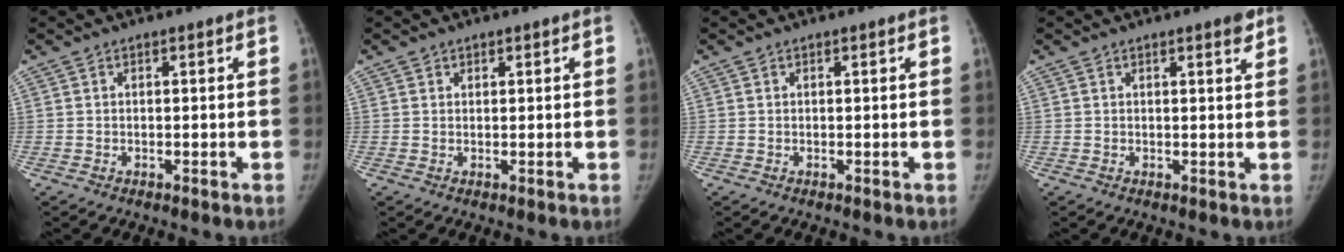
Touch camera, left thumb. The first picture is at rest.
{"total": 0.7, "force": [0.5, 0.4, -0.1], "torque": [0.009, -0.005, 0.007]}
{"total": 0.0}
{"total": 2.0, "force": [1.5, 0.2, 1.3], "torque": [-0.013, -0.009, 0.020]}